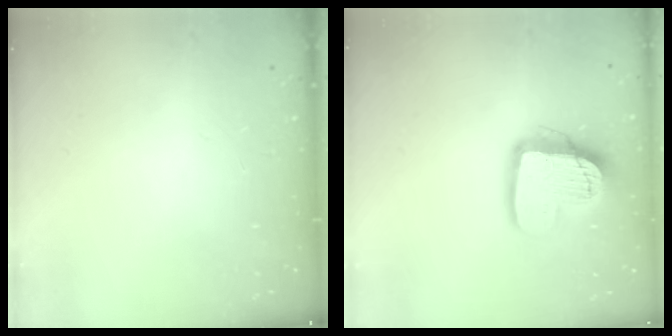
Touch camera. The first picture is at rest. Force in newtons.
{"total": 15.3, "press": 15.2, "slide": 1.3}